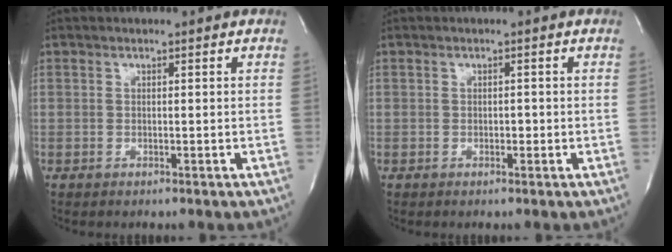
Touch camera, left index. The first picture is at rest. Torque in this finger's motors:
{"motor_torque": [0.05, 0.00, 0.00, -0.01]}